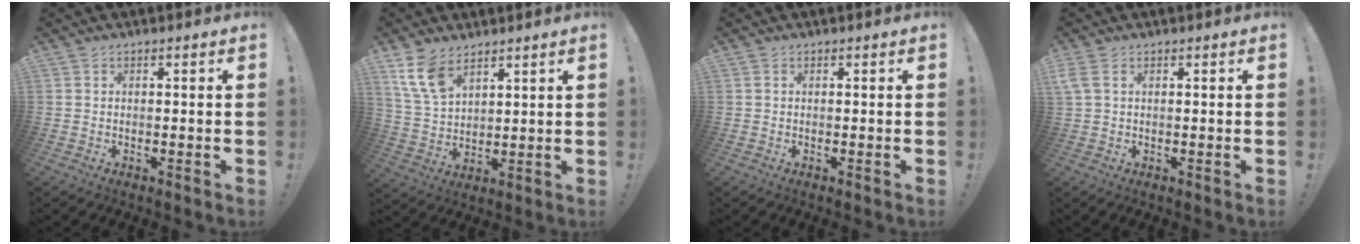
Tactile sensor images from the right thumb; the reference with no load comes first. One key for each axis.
{"total": 10.1, "fx": 6.7, "fy": 5.5, "fz": 5.2, "tx": -0.104, "ty": -0.027, "tz": 0.135}
{"total": 0.0}
{"total": 2.9, "fx": 1.2, "fy": 1.3, "fz": 2.3, "tx": -0.047, "ty": 0.004, "tz": 0.024}